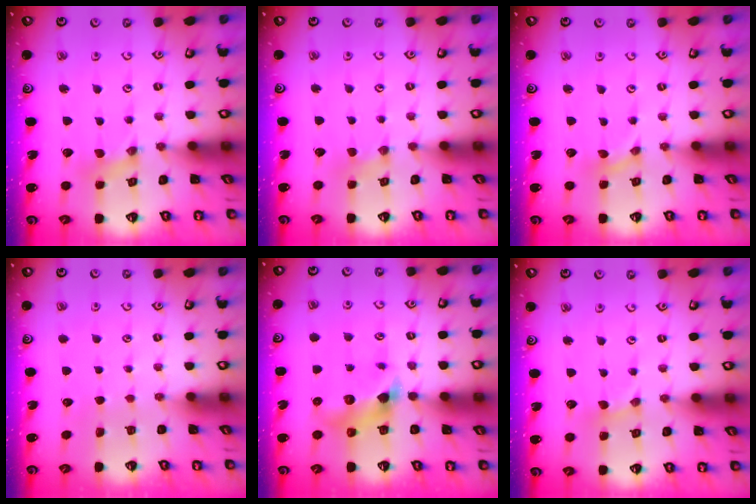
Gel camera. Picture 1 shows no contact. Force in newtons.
{"total": 1.2, "press": 1.2, "slide": 0.3}
{"total": 0.0}
{"total": 0.0}
{"total": 7.2, "press": 7.2, "slide": 0.4}
{"total": 1.1, "press": 1.1, "slide": 0.3}